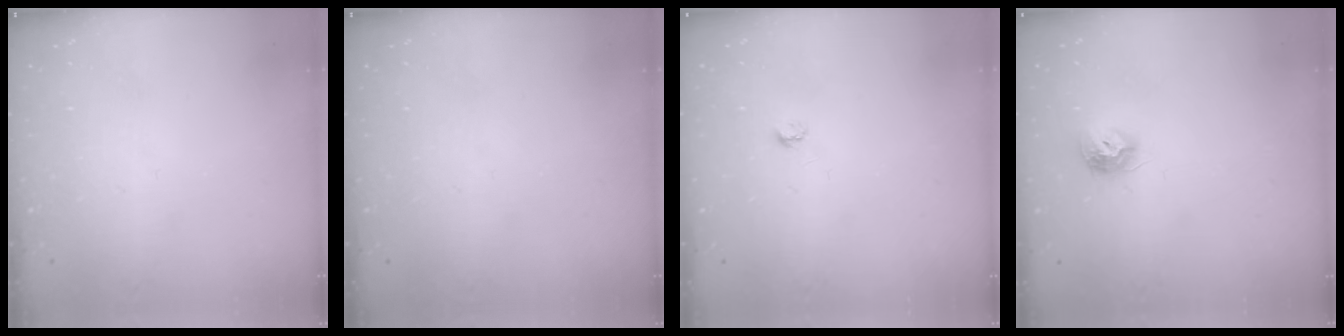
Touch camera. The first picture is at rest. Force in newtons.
{"total": 0.0}
{"total": 2.7, "press": 2.7, "slide": 0.4}
{"total": 8.6, "press": 8.5, "slide": 0.1}